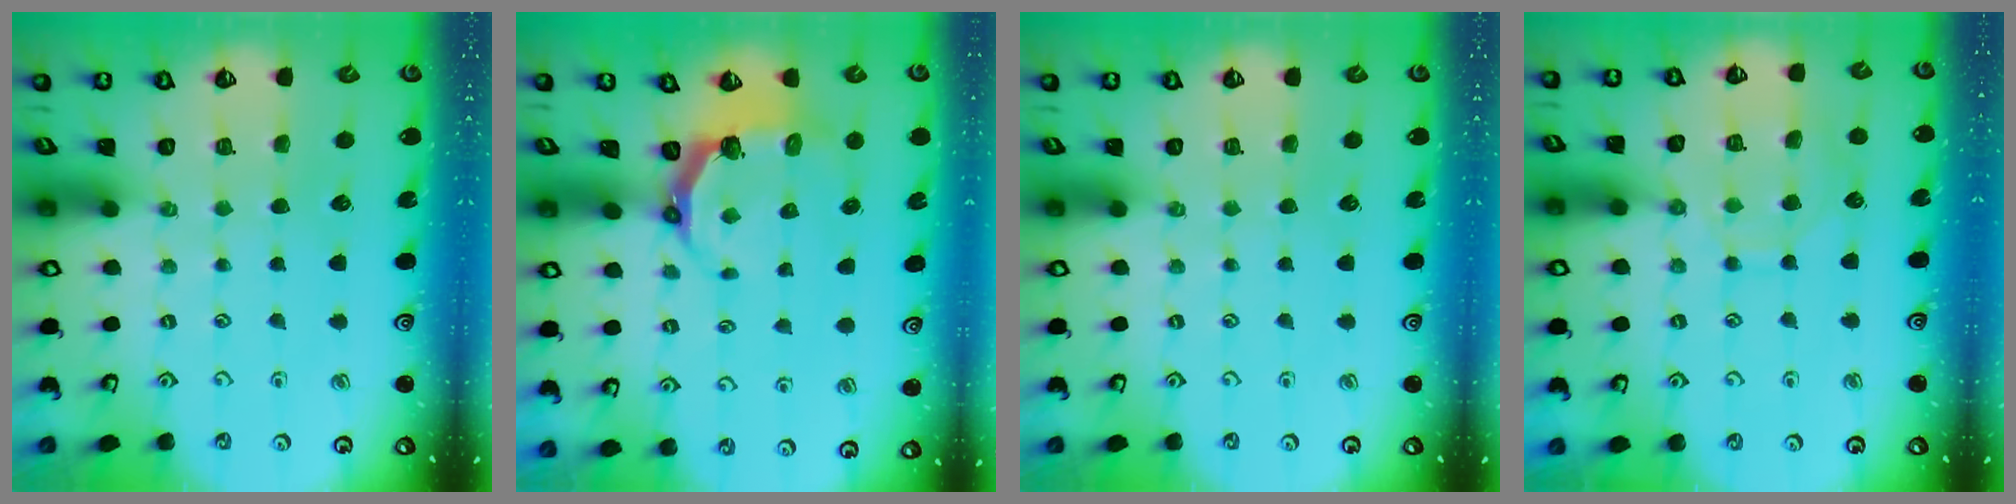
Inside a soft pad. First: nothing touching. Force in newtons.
{"total": 5.7, "press": 4.3, "slide": 3.8}
{"total": 0.0}
{"total": 9.7, "press": 9.7, "slide": 0.8}